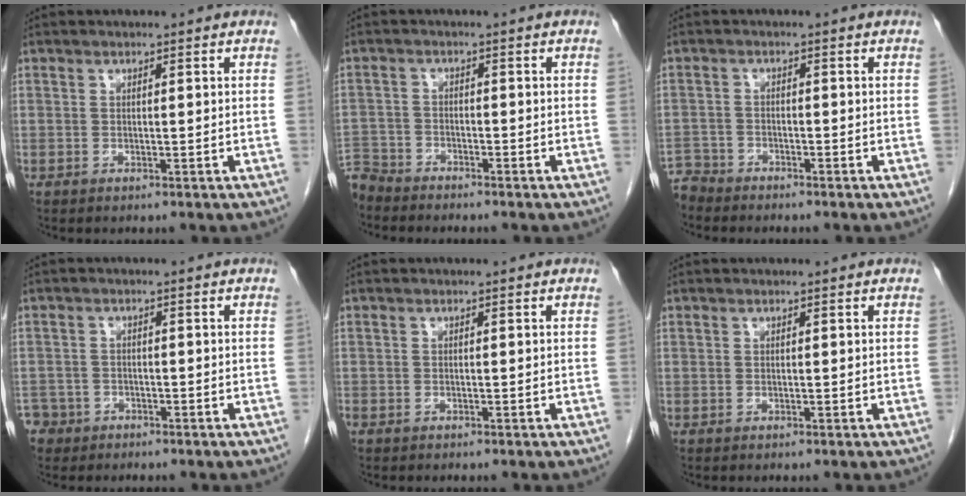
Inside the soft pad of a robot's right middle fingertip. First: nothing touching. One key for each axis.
{"total": 5.8, "fx": -5.6, "fy": 1.7, "fz": 0.0, "tx": 0.001, "ty": -0.010, "tz": -0.109}
{"total": 4.2, "fx": -4.0, "fy": 1.0, "fz": -0.5, "tx": 0.009, "ty": -0.008, "tz": -0.080}
{"total": 4.0, "fx": -2.8, "fy": 2.9, "fz": -0.5, "tx": 0.006, "ty": 0.008, "tz": -0.053}
{"total": 0.8, "fx": -0.6, "fy": 0.4, "fz": 0.2, "tx": -0.013, "ty": 0.000, "tz": -0.013}
{"total": 0.0}